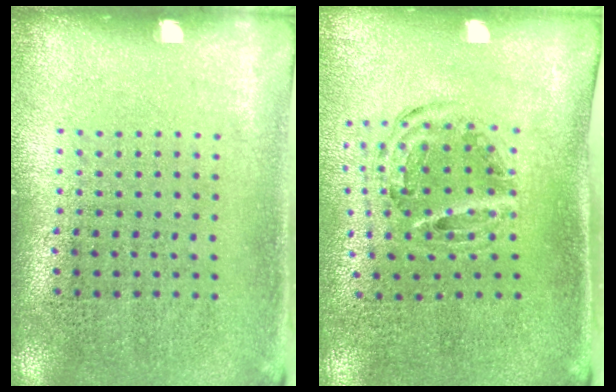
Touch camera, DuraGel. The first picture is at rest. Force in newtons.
{"total": 0.9, "press": 0.9, "slide": 0.2}